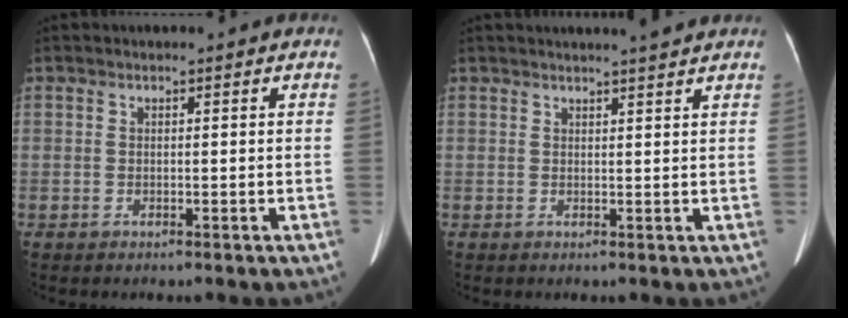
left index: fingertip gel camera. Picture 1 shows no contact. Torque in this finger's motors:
{"motor_torque": [0.18, -0.18, 0.00, 0.00]}